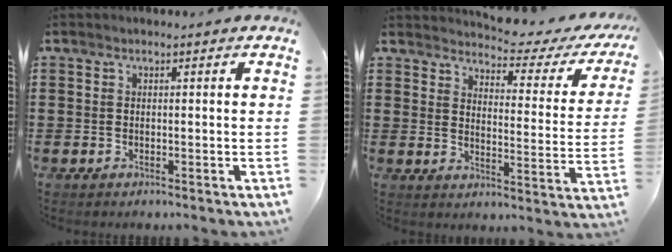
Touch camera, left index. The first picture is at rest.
{"total": 3.5, "force": [3.2, 0.3, 1.4], "torque": [-0.034, -0.032, 0.043]}